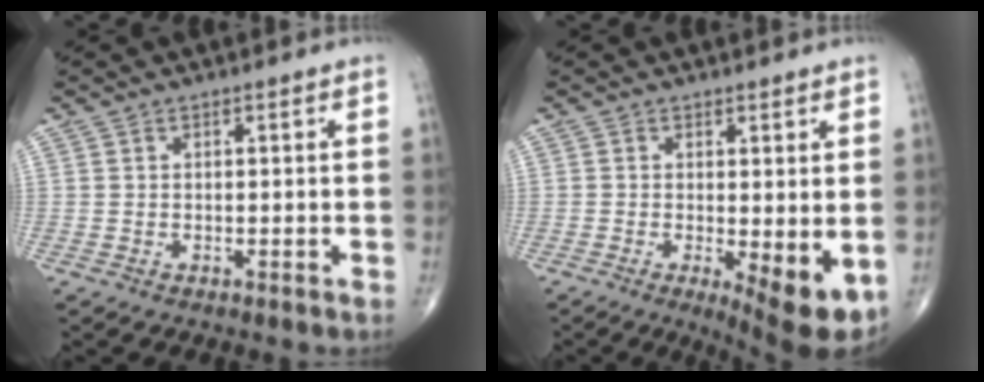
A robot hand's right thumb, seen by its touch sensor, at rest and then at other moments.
{"total": 7.8, "force": [-1.5, 2.3, 7.3], "torque": [-0.105, -0.022, -0.019]}